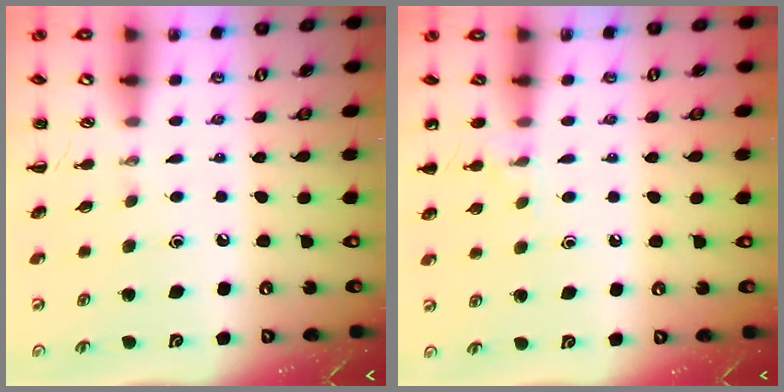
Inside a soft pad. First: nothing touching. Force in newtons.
{"total": 6.5, "press": 6.2, "slide": 1.9}